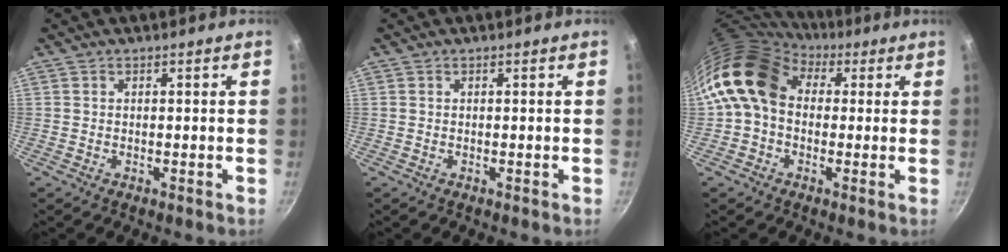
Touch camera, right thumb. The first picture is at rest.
{"total": 0.0}
{"total": 12.8, "force": [2.6, 9.8, 7.9], "torque": [-0.119, 0.015, 0.023]}